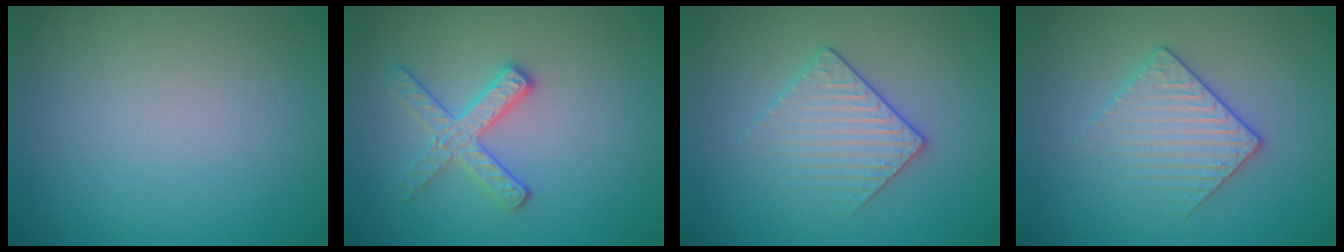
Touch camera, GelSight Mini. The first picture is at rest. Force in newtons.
{"total": 2.8, "press": 2.6, "slide": 1.0}
{"total": 2.4, "press": 2.1, "slide": 1.1}
{"total": 3.1, "press": 2.9, "slide": 1.2}